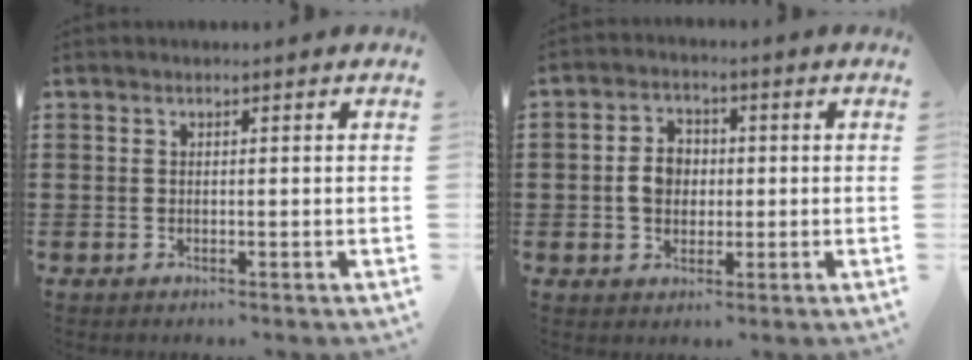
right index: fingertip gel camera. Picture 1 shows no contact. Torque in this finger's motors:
{"motor_torque": [0.86, -0.20, 0.22, 0.06]}